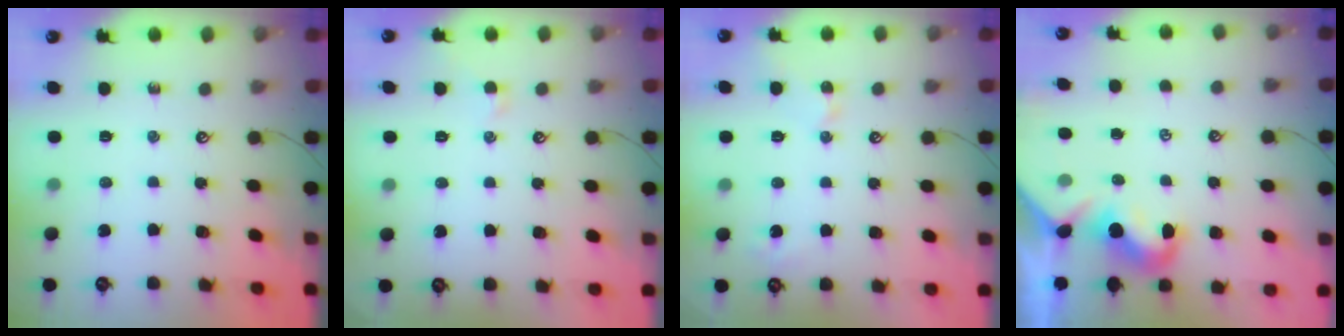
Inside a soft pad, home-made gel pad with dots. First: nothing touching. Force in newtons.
{"total": 0.5, "press": 0.4, "slide": 0.3}
{"total": 3.0, "press": 3.0, "slide": 0.5}
{"total": 1.9, "press": 1.8, "slide": 0.6}